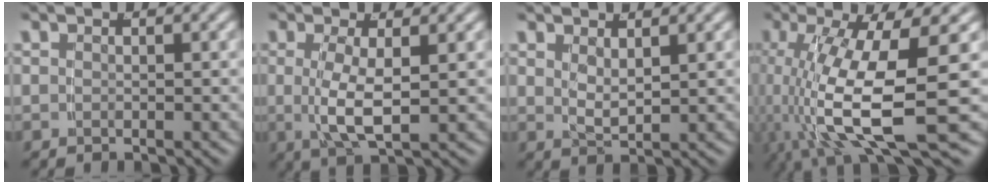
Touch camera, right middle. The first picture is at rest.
{"total": 4.1, "force": [-0.1, 0.9, 4.0], "torque": [-0.085, -0.011, 0.009]}
{"total": 1.9, "force": [1.1, 0.2, 1.5], "torque": [-0.026, -0.009, 0.028]}
{"total": 10.5, "force": [-2.8, 4.0, 9.3], "torque": [-0.176, -0.034, -0.022]}